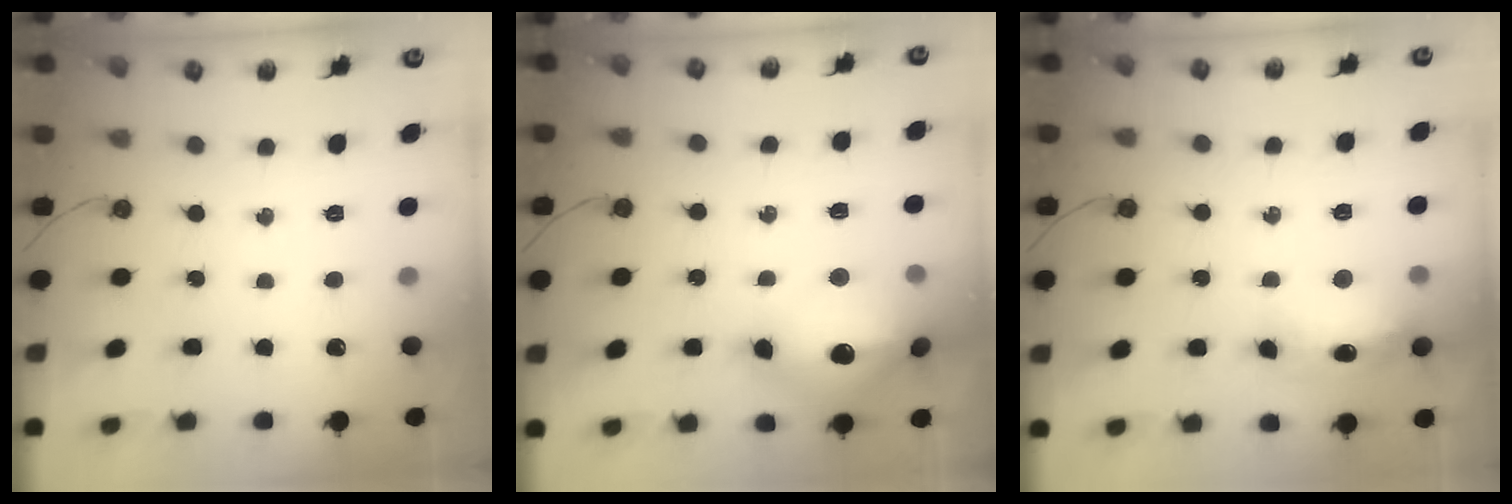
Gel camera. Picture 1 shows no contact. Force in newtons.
{"total": 24.8, "press": 21.5, "slide": 12.4}
{"total": 13.9, "press": 13.8, "slide": 1.5}